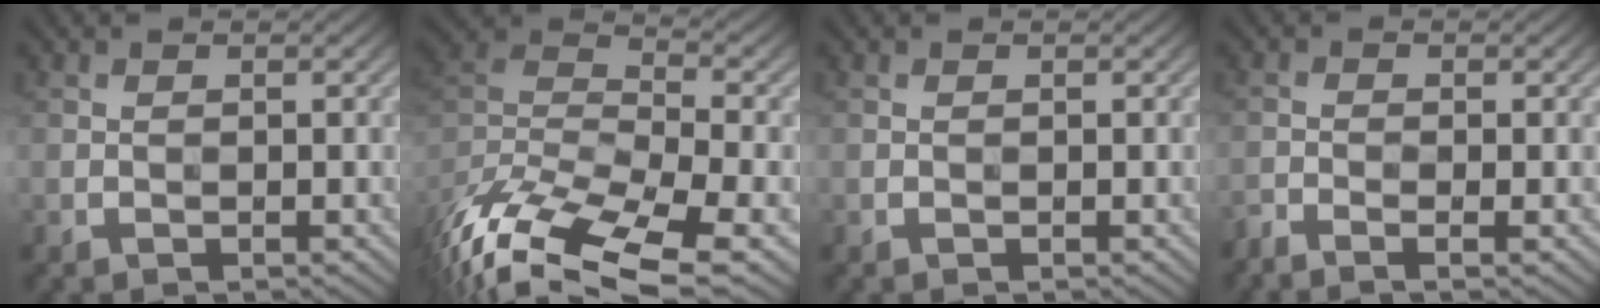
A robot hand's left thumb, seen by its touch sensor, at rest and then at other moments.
{"total": 15.6, "force": [-11.0, 5.9, 9.2], "torque": [-0.218, -0.019, -0.170]}
{"total": 0.0}
{"total": 1.9, "force": [-1.5, 0.1, 1.2], "torque": [-0.026, -0.008, -0.039]}